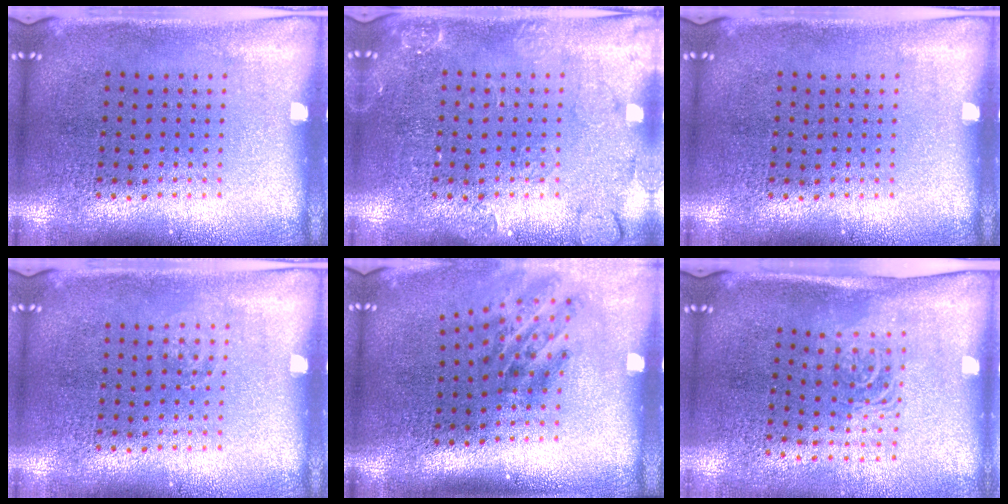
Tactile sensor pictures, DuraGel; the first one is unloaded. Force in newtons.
{"total": 2.4, "press": 2.4, "slide": 0.4}
{"total": 0.0}
{"total": 0.8, "press": 0.7, "slide": 0.1}
{"total": 1.9, "press": 1.2, "slide": 1.5}
{"total": 1.7, "press": 1.3, "slide": 1.1}